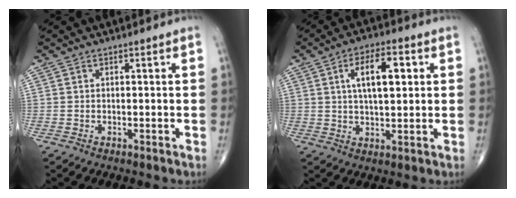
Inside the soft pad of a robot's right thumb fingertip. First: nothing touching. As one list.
[{"total": 9.6, "force": [2.6, 4.1, 8.2], "torque": [-0.122, 0.002, 0.041]}]